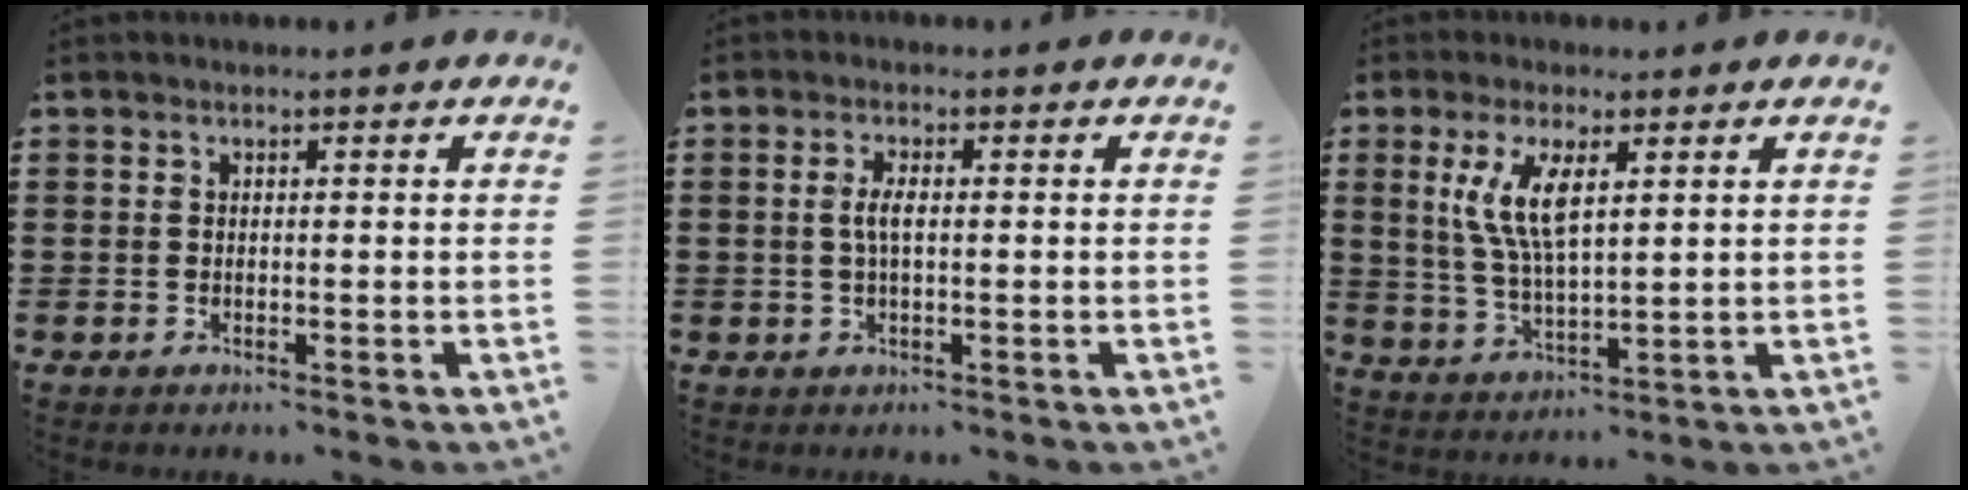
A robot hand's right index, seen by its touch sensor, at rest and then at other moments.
{"total": 2.7, "force": [0.0, 0.9, 2.6], "torque": [-0.056, -0.002, -0.004]}
{"total": 7.4, "force": [2.6, 2.4, 6.5], "torque": [-0.142, 0.002, 0.042]}